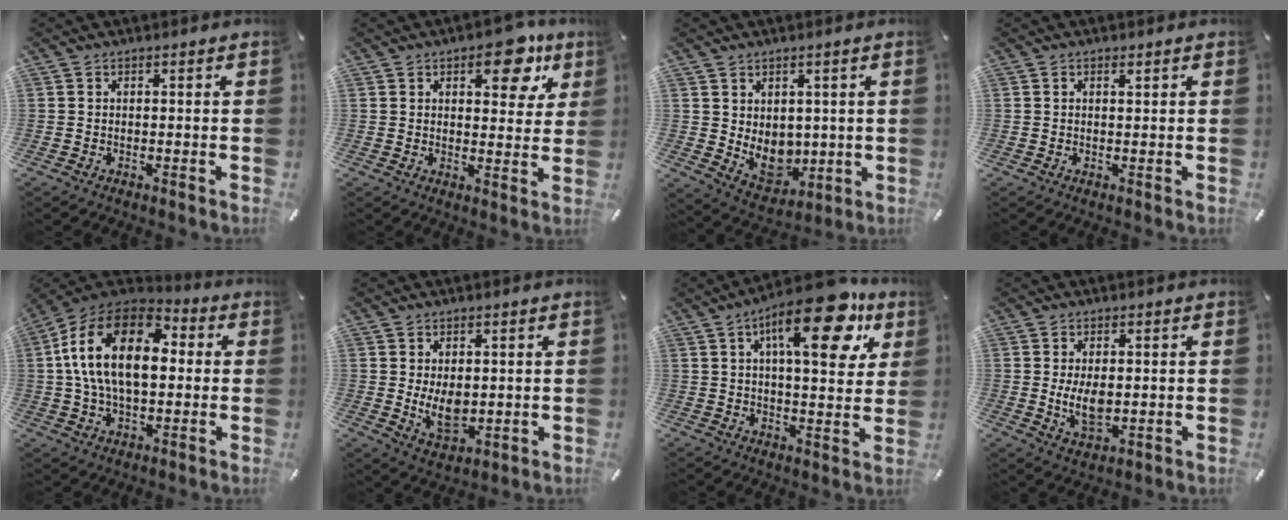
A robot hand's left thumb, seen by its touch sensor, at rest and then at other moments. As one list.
[{"total": 11.3, "force": [6.0, 5.8, 7.5], "torque": [-0.072, -0.031, 0.094]}, {"total": 8.6, "force": [1.0, 7.4, 4.4], "torque": [-0.059, -0.017, 0.027]}, {"total": 0.6, "force": [0.4, 0.2, 0.4], "torque": [-0.008, -0.001, 0.007]}, {"total": 19.8, "force": [2.9, 12.2, 15.3], "torque": [-0.318, 0.002, 0.042]}, {"total": 7.0, "force": [0.4, 4.8, 5.2], "torque": [-0.103, -0.009, 0.007]}, {"total": 19.5, "force": [9.6, 7.2, 15.3], "torque": [-0.226, -0.037, 0.147]}, {"total": 6.2, "force": [0.2, 3.6, 5.1], "torque": [-0.107, -0.009, -0.005]}]